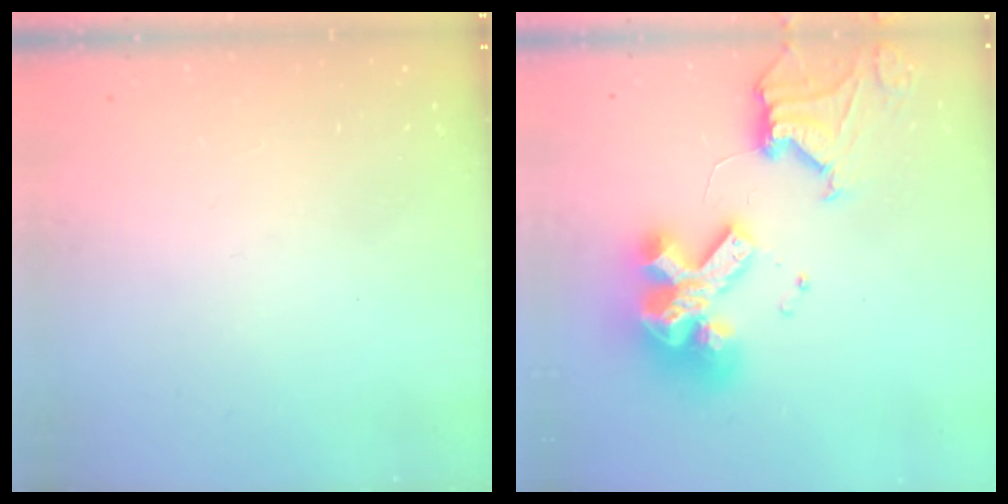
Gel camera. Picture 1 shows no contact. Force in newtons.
{"total": 21.2, "press": 21.1, "slide": 2.3}